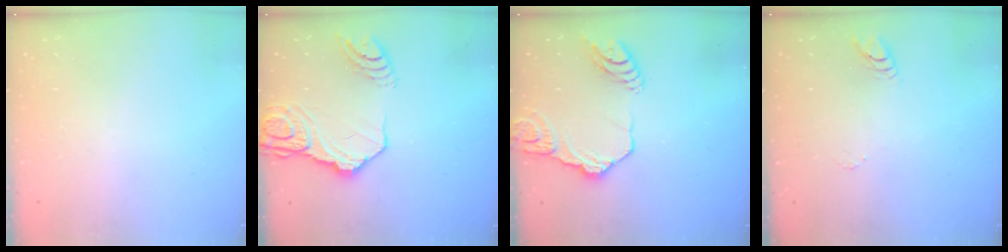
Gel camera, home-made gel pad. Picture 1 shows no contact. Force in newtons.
{"total": 14.8, "press": 14.8, "slide": 0.9}
{"total": 15.8, "press": 15.7, "slide": 1.8}
{"total": 3.7, "press": 3.7, "slide": 0.3}